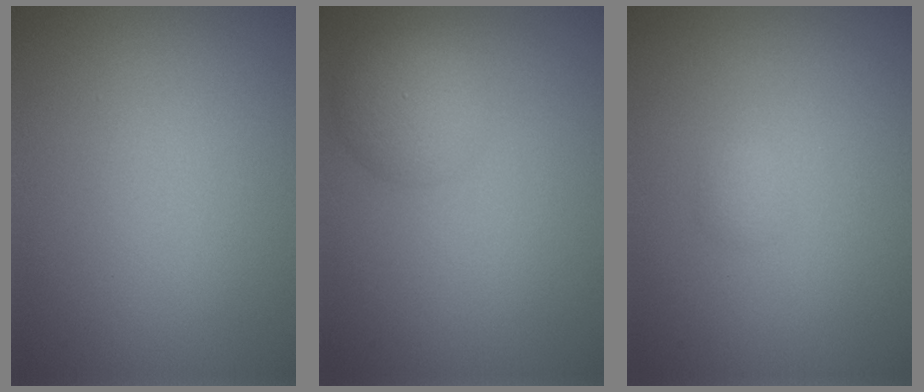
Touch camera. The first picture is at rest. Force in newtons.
{"total": 3.0, "press": 3.0, "slide": 0.1}
{"total": 0.7, "press": 0.7, "slide": 0.0}